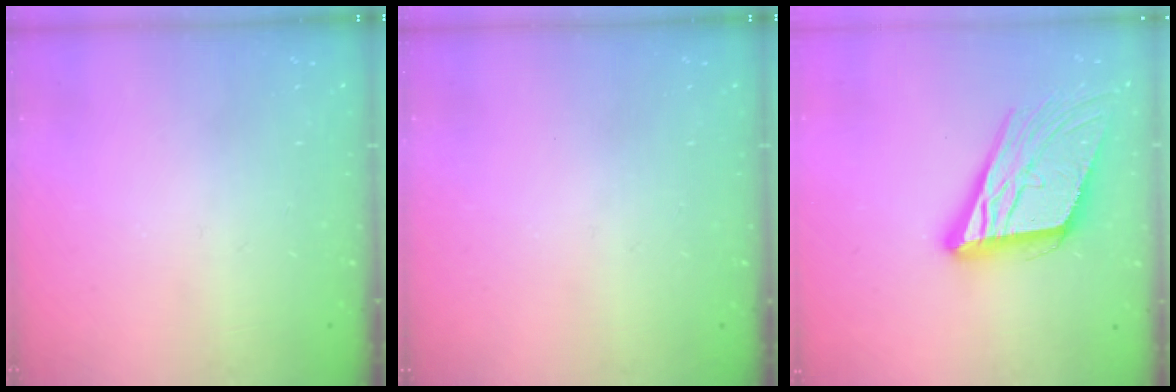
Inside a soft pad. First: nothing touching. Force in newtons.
{"total": 0.0}
{"total": 18.5, "press": 18.2, "slide": 3.6}